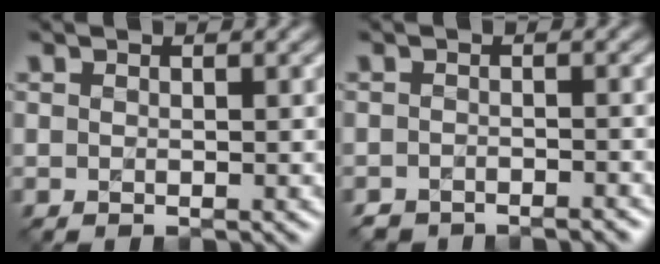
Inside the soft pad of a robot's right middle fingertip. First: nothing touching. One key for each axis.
{"total": 3.3, "fx": -3.1, "fy": 1.1, "fz": 0.3, "tx": 0.003, "ty": 0.005, "tz": -0.039}